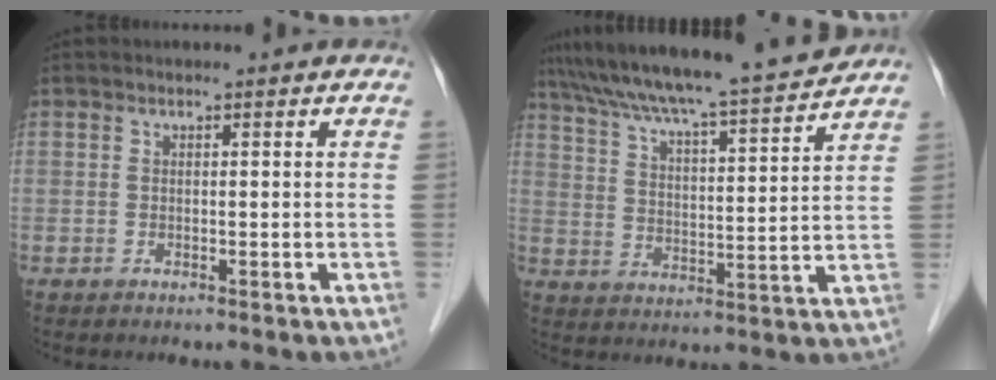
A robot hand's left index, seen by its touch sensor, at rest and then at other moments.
{"total": 18.0, "force": [16.3, 0.0, 7.6], "torque": [-0.131, -0.001, 0.245]}